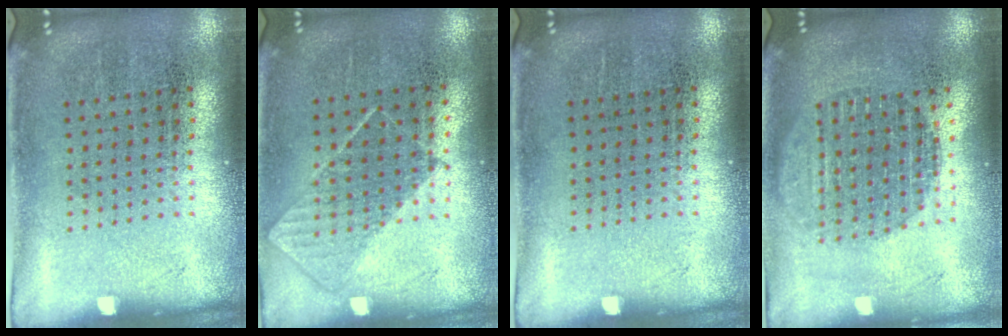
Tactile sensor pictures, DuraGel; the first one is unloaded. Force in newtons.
{"total": 0.8, "press": 0.6, "slide": 0.4}
{"total": 0.0}
{"total": 1.7, "press": 1.4, "slide": 0.9}